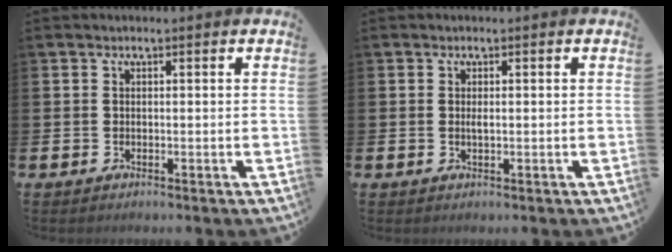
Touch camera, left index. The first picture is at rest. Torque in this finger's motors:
{"motor_torque": [0.27, 0.18, -0.01, 0.02]}